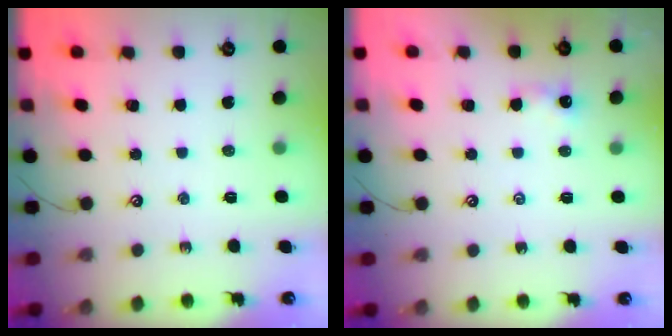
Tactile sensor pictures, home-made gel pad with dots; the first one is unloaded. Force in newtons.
{"total": 2.4, "press": 2.4, "slide": 0.4}